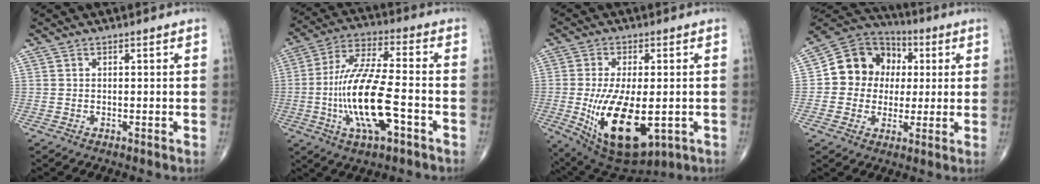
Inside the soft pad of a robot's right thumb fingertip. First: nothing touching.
{"total": 17.2, "force": [-4.5, 5.5, 15.7], "torque": [-0.317, 0.026, -0.080]}
{"total": 17.4, "force": [-3.7, 8.2, 14.9], "torque": [-0.267, -0.020, -0.037]}
{"total": 13.4, "force": [1.4, 11.9, 6.0], "torque": [-0.057, 0.020, 0.014]}